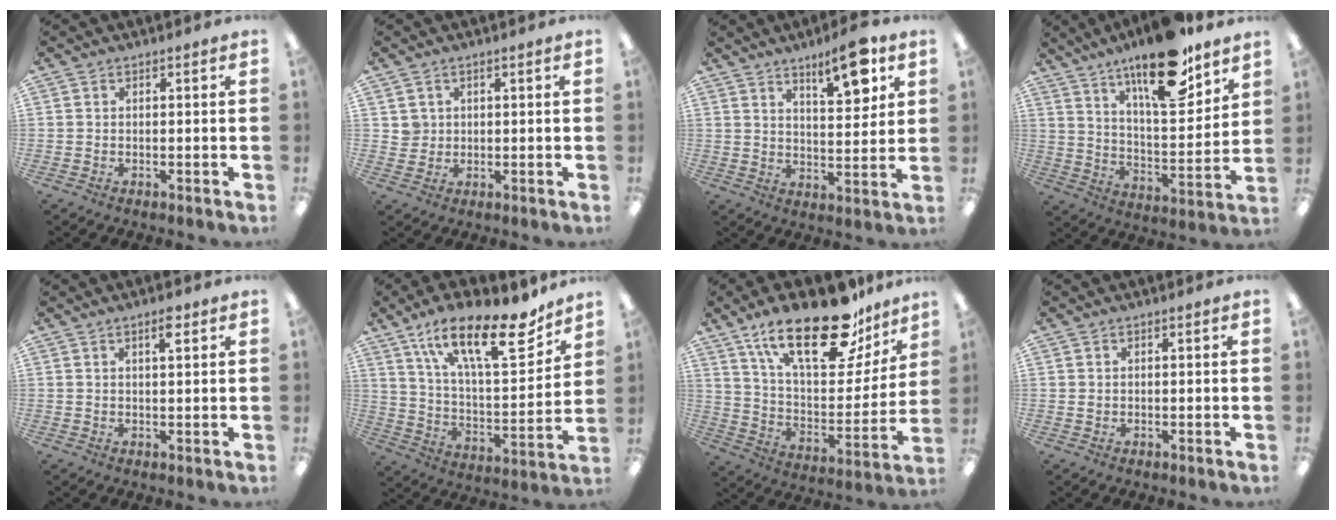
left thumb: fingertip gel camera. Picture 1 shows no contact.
{"total": 2.8, "force": [1.3, 2.5, 0.2], "torque": [-0.003, 0.001, 0.022]}
{"total": 11.3, "force": [7.3, 3.4, 8.0], "torque": [-0.104, -0.041, 0.116]}
{"total": 19.6, "force": [14.0, 6.3, 12.1], "torque": [-0.189, -0.082, 0.230]}
{"total": 3.5, "force": [2.1, 0.8, 2.7], "torque": [-0.042, -0.003, 0.032]}
{"total": 23.1, "force": [15.3, 7.5, 15.6], "torque": [-0.246, -0.091, 0.256]}
{"total": 26.3, "force": [17.7, 10.2, 16.6], "torque": [-0.260, -0.105, 0.300]}
{"total": 0.7, "force": [0.4, 0.5, 0.3], "torque": [-0.007, 0.003, 0.006]}